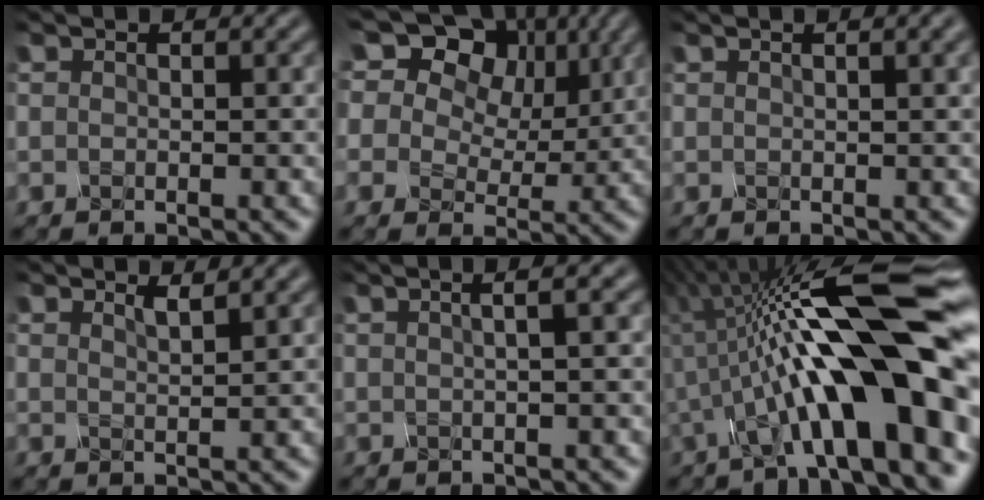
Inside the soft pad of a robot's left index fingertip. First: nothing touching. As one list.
[{"total": 15.8, "force": [8.6, 11.1, 7.3], "torque": [-0.184, 0.057, 0.172]}, {"total": 5.9, "force": [2.9, 2.7, 4.4], "torque": [-0.023, 0.041, 0.023]}, {"total": 0.6, "force": [0.5, -0.4, 0.1], "torque": [0.006, 0.008, 0.011]}, {"total": 4.5, "force": [1.7, 1.8, 3.7], "torque": [-0.039, 0.039, 0.010]}, {"total": 13.4, "force": [-2.5, 2.5, 12.9], "torque": [-0.186, 0.026, -0.030]}]